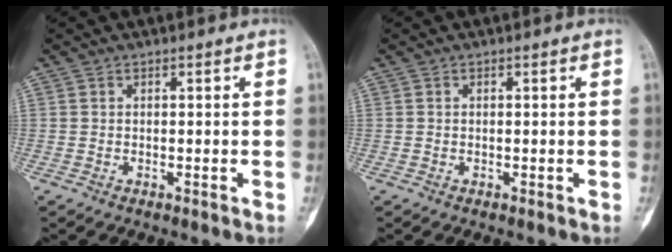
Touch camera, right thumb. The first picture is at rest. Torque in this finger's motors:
{"motor_torque": [0.25, -0.02, 0.14, 0.01, 0.03]}